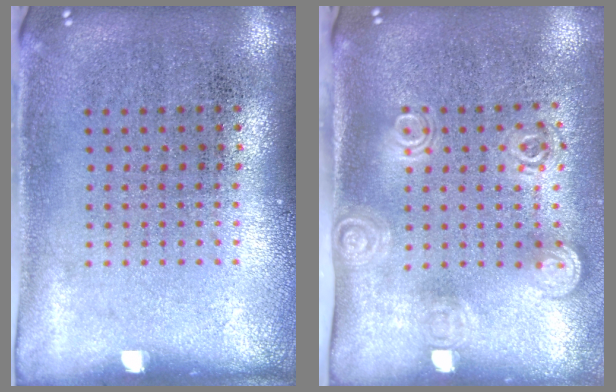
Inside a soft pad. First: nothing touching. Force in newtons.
{"total": 1.8, "press": 1.3, "slide": 1.2}